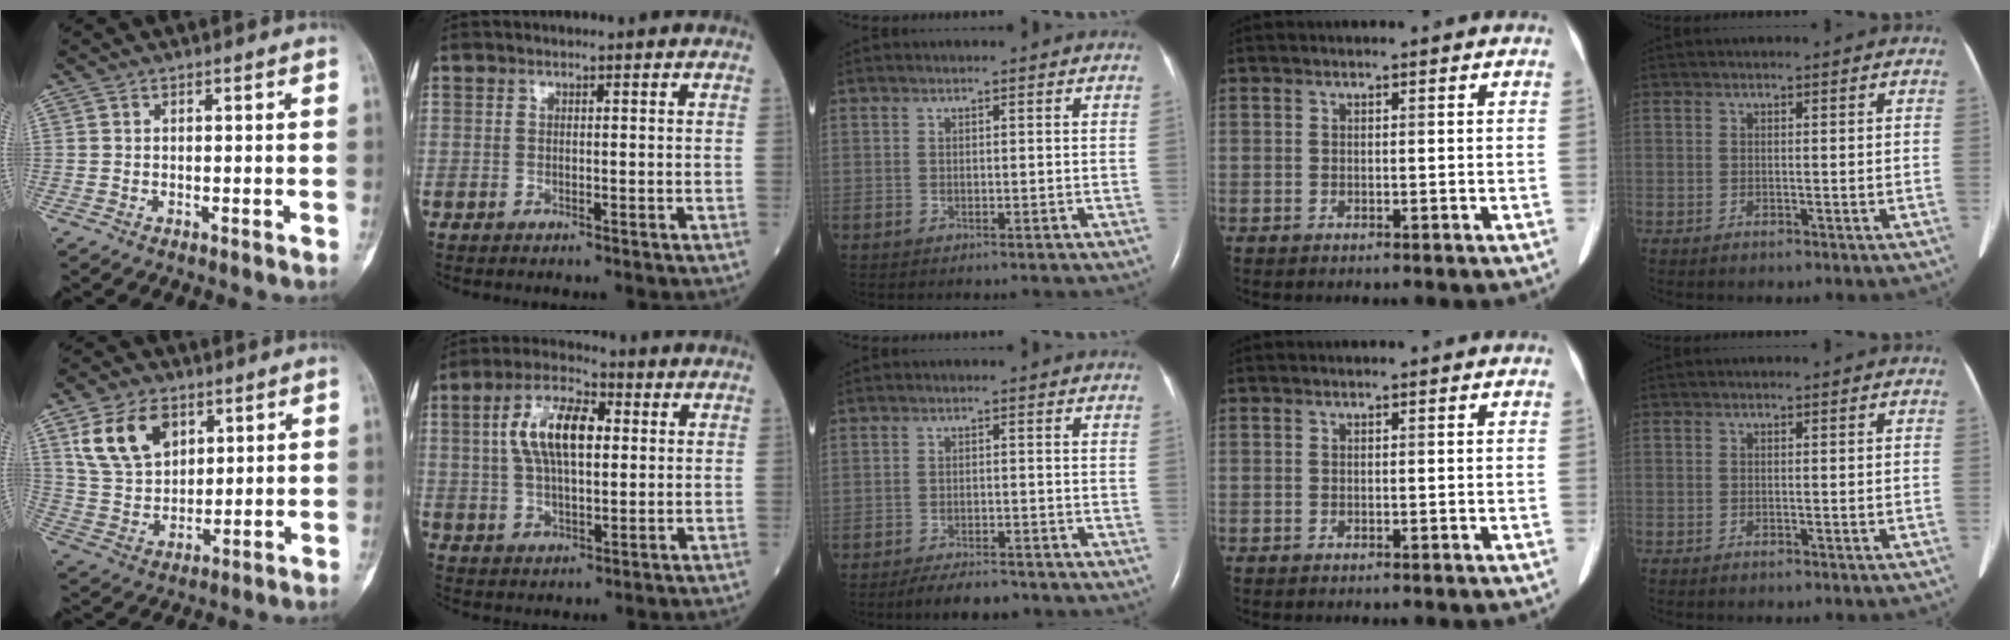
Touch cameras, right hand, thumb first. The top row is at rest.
{"thumb": {"total": 12.6, "force": [5.9, 8.3, 7.5], "torque": [-0.119, -0.018, 0.123]}, "index": {"total": 10.6, "force": [2.3, 4.2, 9.5], "torque": [-0.190, 0.019, 0.040]}, "middle": {"total": 4.7, "force": [-4.0, 1.3, 2.1], "torque": [-0.037, -0.005, -0.063]}}